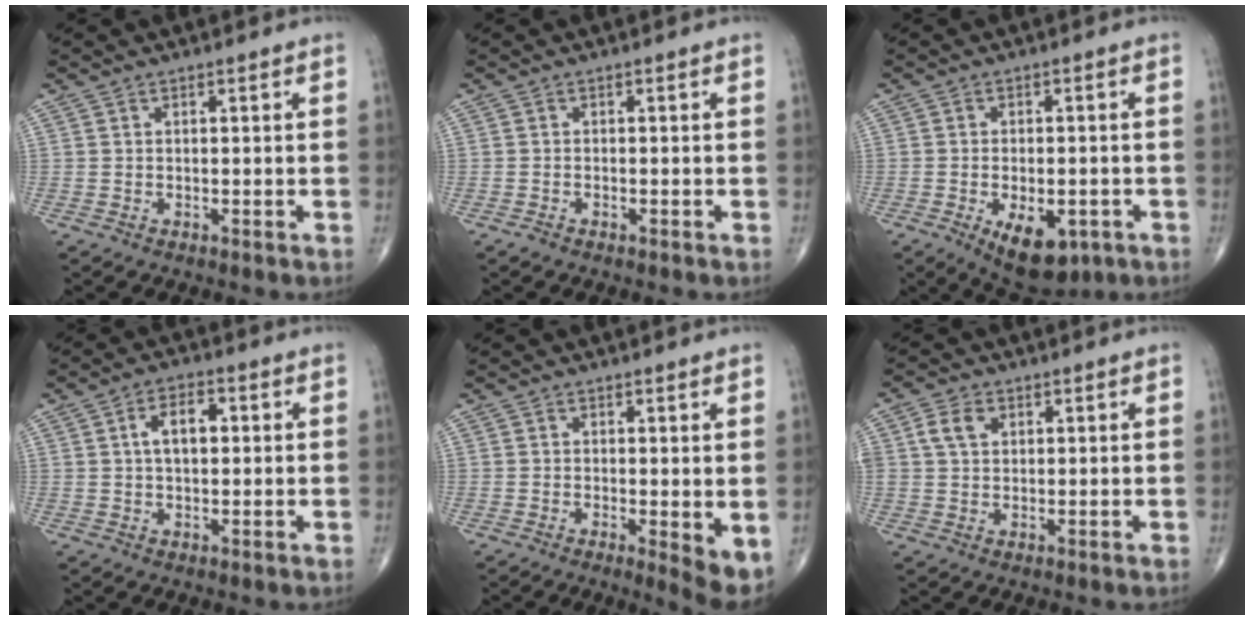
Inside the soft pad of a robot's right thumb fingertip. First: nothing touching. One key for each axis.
{"total": 0.8, "fx": -0.6, "fy": 0.3, "fz": 0.4, "tx": -0.013, "ty": 0.000, "tz": -0.013}
{"total": 10.3, "fx": -4.1, "fy": 5.4, "fz": 7.7, "tx": -0.102, "ty": 0.004, "tz": -0.048}
{"total": 6.0, "fx": 1.0, "fy": 3.3, "fz": 4.9, "tx": -0.075, "ty": 0.013, "tz": 0.011}
{"total": 4.9, "fx": -0.5, "fy": 1.3, "fz": 4.7, "tx": -0.069, "ty": -0.015, "tz": -0.010}
{"total": 3.9, "fx": 1.2, "fy": 2.7, "fz": 2.5, "tx": -0.050, "ty": 0.006, "tz": 0.025}